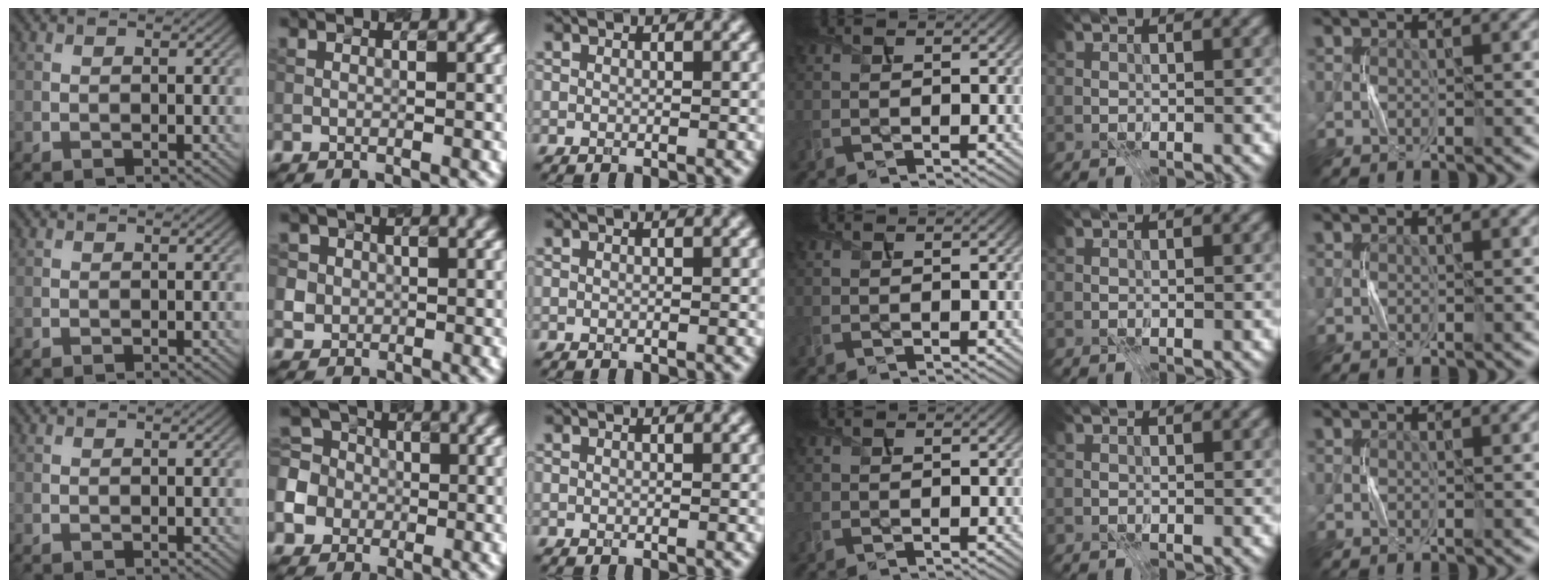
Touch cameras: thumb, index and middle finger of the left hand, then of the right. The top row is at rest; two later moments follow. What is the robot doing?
{"motion": "press", "object": "calculator"}